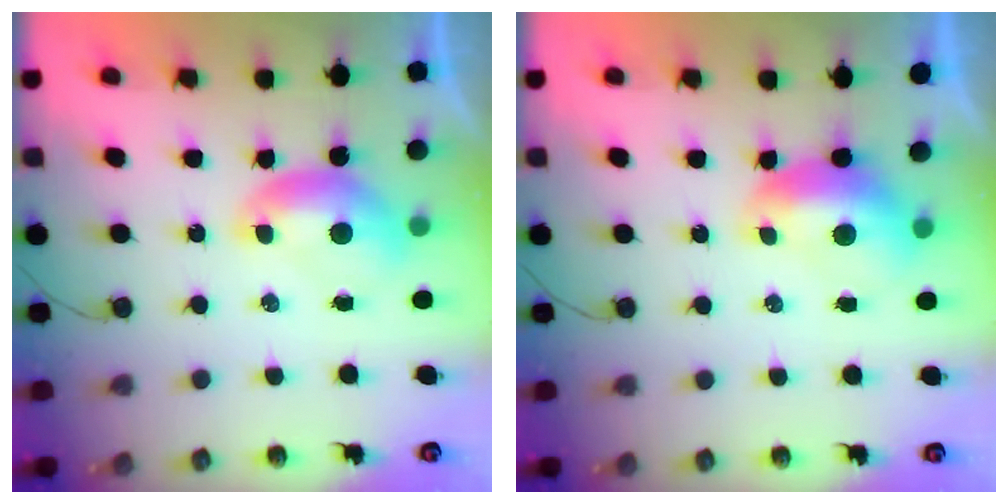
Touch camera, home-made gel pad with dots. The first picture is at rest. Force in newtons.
{"total": 1.5, "press": 1.4, "slide": 0.7}